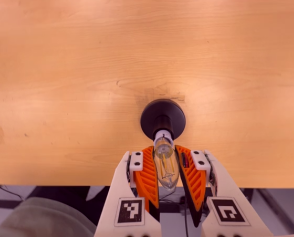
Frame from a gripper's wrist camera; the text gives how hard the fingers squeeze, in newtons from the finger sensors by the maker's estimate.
{"total": 19.4, "left": 19.1, "right": 19.8}